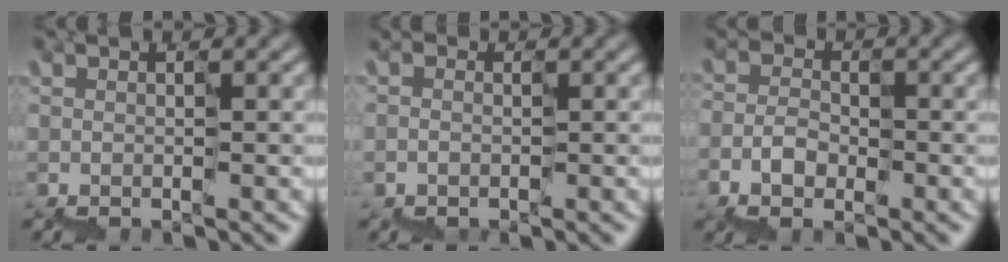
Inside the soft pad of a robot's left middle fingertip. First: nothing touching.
{"total": 1.5, "force": [-1.2, 0.1, -0.9], "torque": [0.004, 0.000, -0.018]}
{"total": 1.8, "force": [-1.2, 1.3, 0.1], "torque": [-0.005, 0.012, -0.023]}